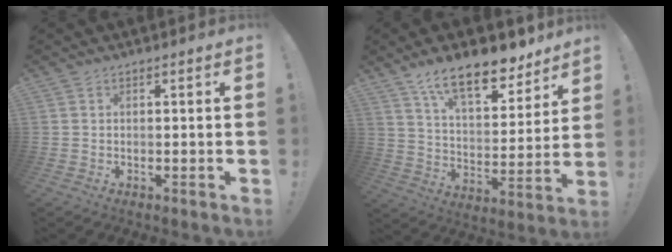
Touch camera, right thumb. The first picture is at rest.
{"total": 16.5, "force": [11.7, 6.4, 9.8], "torque": [-0.146, -0.081, 0.201]}